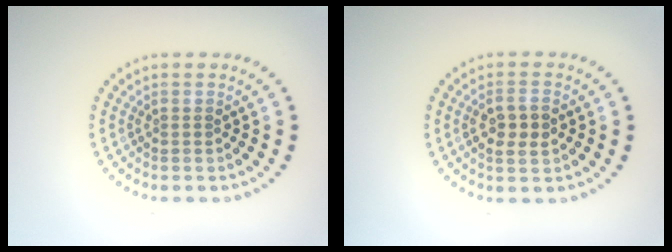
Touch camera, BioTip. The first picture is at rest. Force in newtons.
{"total": 2.6, "press": 2.6, "slide": 0.5}